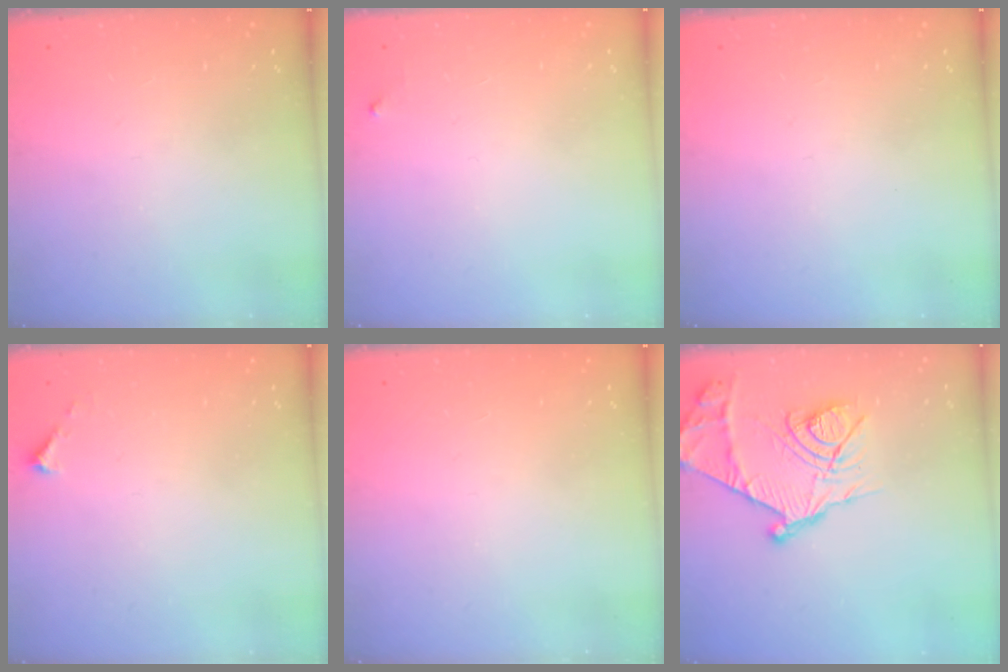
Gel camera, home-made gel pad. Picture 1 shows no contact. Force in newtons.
{"total": 3.6, "press": 3.6, "slide": 0.4}
{"total": 0.0}
{"total": 2.1, "press": 2.1, "slide": 0.2}
{"total": 1.6, "press": 1.5, "slide": 0.1}
{"total": 18.9, "press": 18.8, "slide": 1.6}